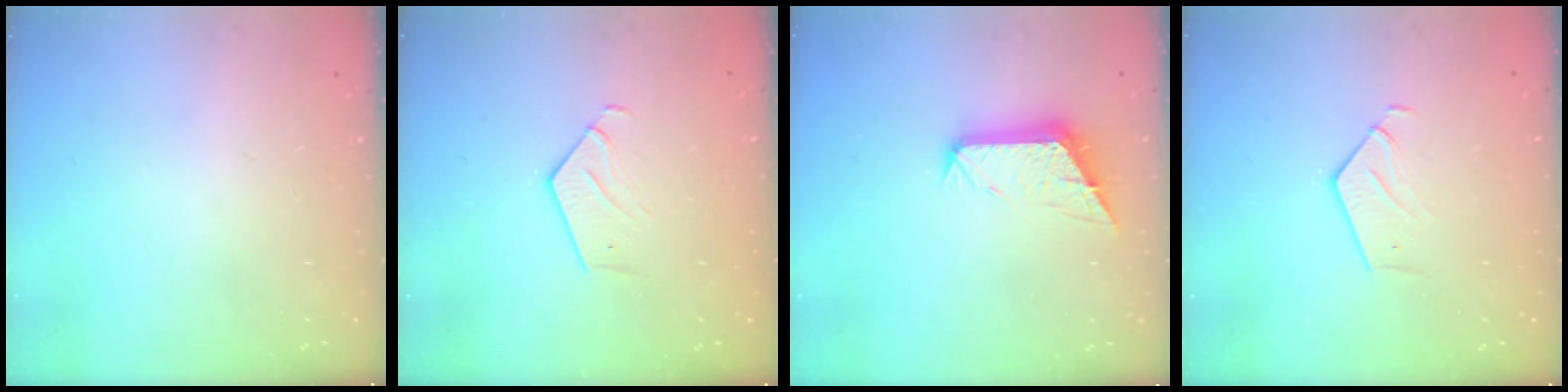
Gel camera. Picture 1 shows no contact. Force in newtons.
{"total": 3.1, "press": 3.1, "slide": 0.1}
{"total": 10.8, "press": 10.8, "slide": 0.4}
{"total": 2.8, "press": 2.8, "slide": 0.2}